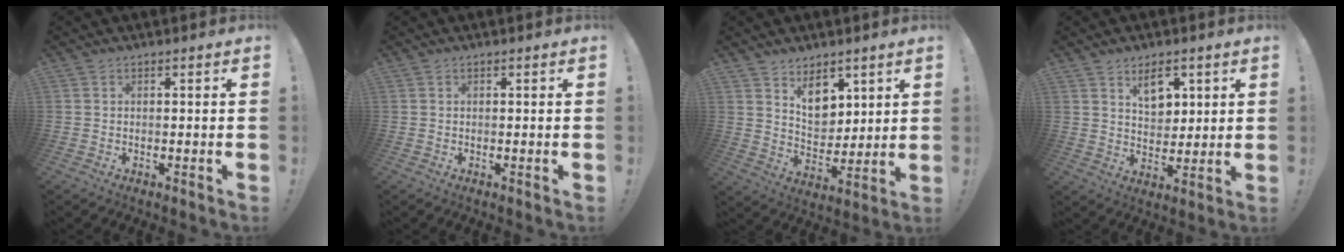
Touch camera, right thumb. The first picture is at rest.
{"total": 0.0}
{"total": 10.1, "force": [6.1, 6.9, 4.2], "torque": [-0.049, -0.043, 0.115]}
{"total": 8.5, "force": [4.9, 5.3, 4.5], "torque": [-0.064, -0.022, 0.088]}